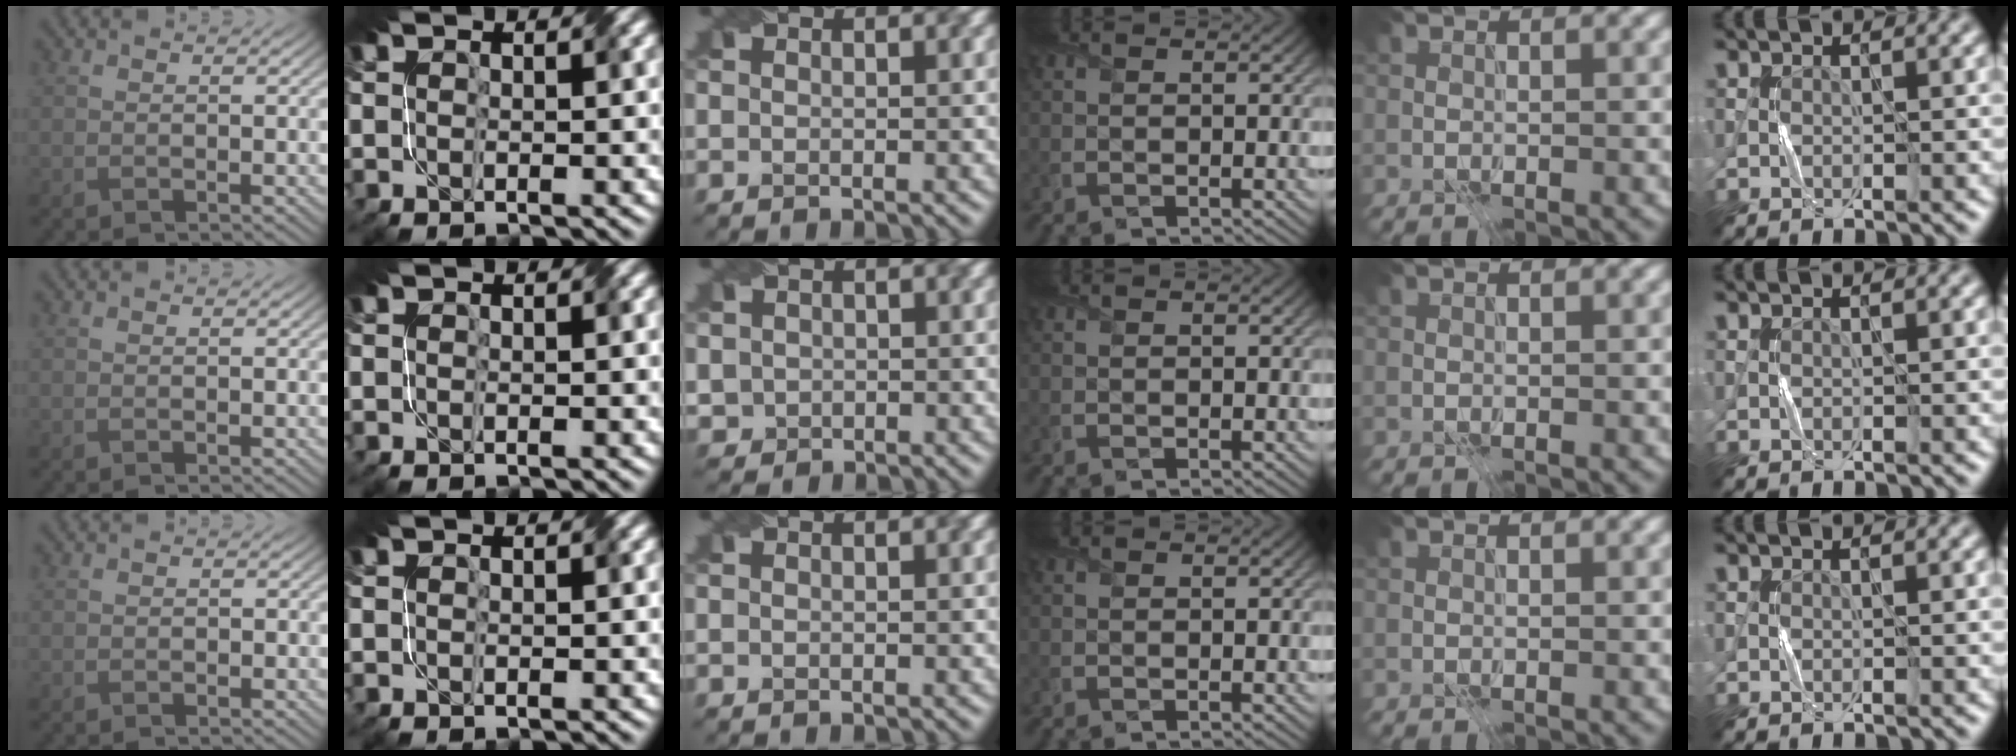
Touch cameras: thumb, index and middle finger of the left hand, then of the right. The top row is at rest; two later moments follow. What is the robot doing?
{"motion": "fold", "object": "paper"}